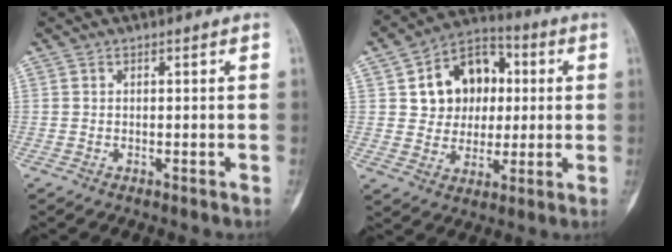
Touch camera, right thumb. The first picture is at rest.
{"total": 14.3, "force": [2.7, 11.4, 8.2], "torque": [-0.080, 0.011, 0.044]}